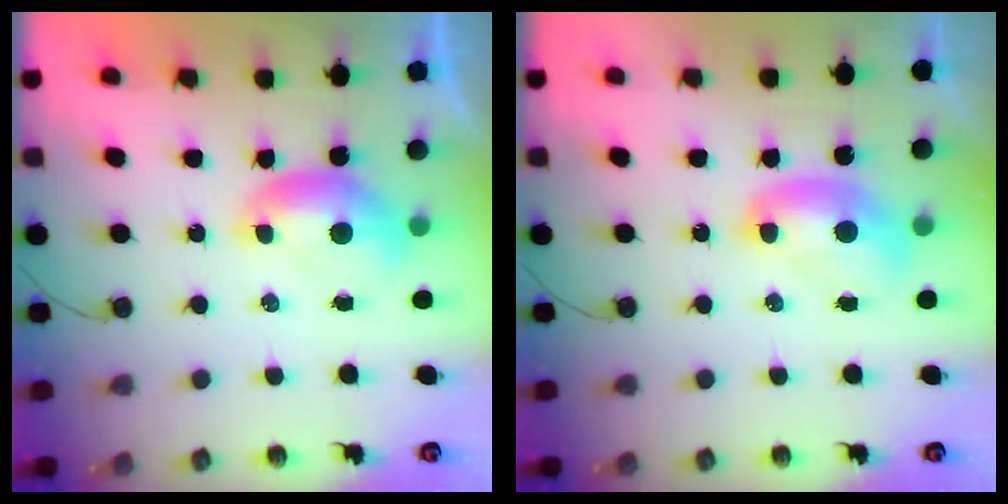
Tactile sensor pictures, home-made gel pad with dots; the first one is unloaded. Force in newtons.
{"total": 2.1, "press": 2.1, "slide": 0.2}